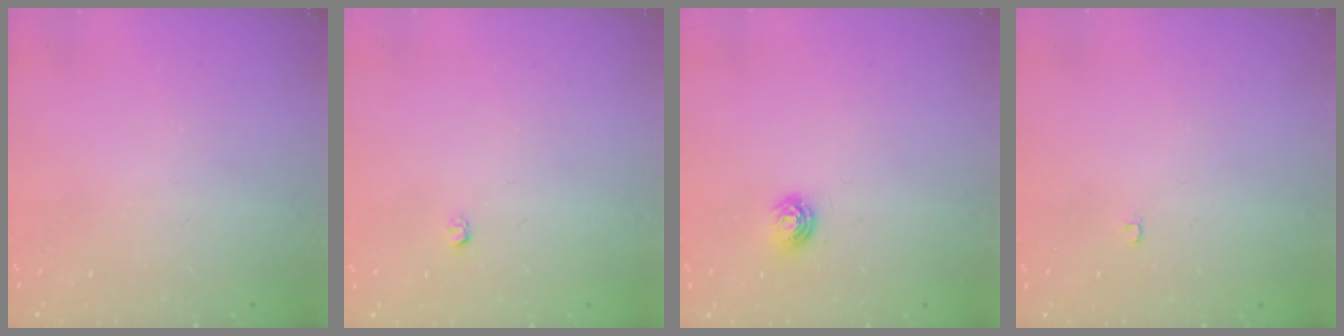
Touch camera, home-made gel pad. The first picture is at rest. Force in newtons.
{"total": 3.1, "press": 3.1, "slide": 0.3}
{"total": 5.0, "press": 5.0, "slide": 0.6}
{"total": 2.1, "press": 2.1, "slide": 0.2}